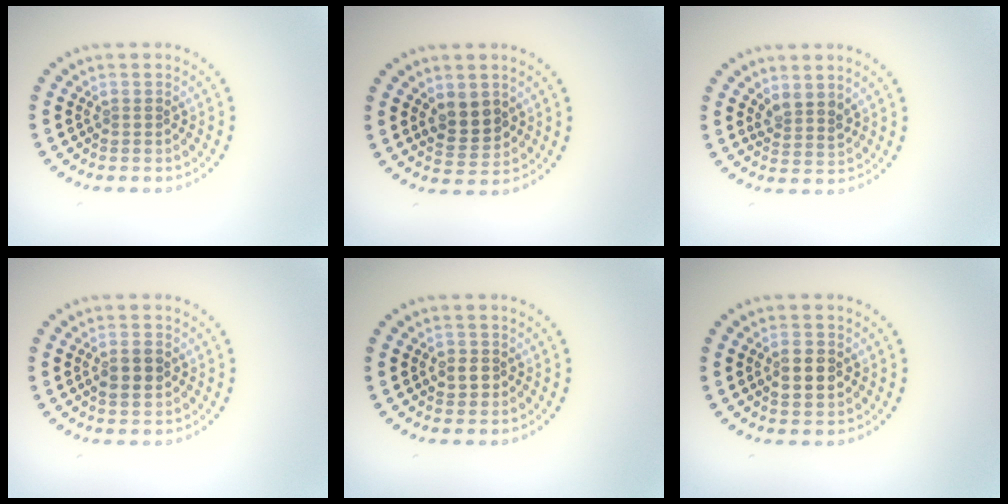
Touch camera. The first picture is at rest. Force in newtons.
{"total": 3.0, "press": 2.9, "slide": 0.8}
{"total": 2.0, "press": 1.6, "slide": 1.2}
{"total": 2.1, "press": 2.0, "slide": 0.2}
{"total": 1.4, "press": 1.4, "slide": 0.4}
{"total": 2.6, "press": 2.6, "slide": 0.2}